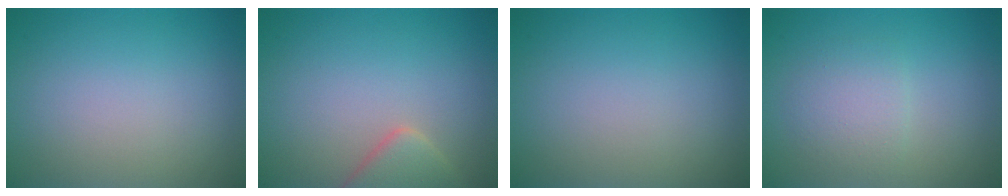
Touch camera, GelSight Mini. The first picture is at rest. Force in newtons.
{"total": 3.0, "press": 2.9, "slide": 0.3}
{"total": 0.0}
{"total": 2.3, "press": 2.3, "slide": 0.0}